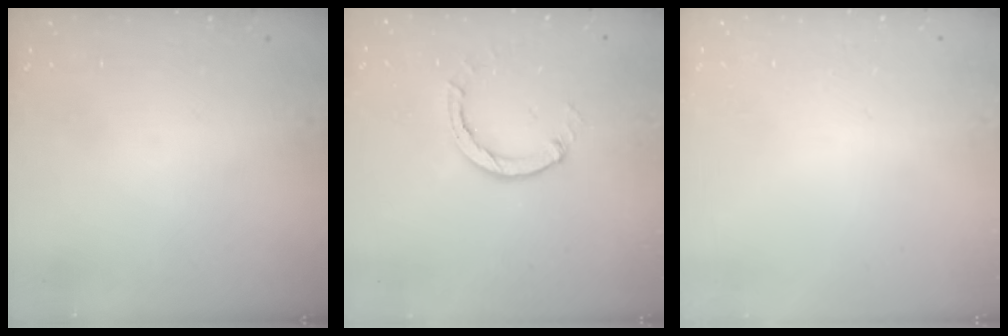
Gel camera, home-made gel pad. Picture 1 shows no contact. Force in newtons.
{"total": 2.7, "press": 2.7, "slide": 0.3}
{"total": 2.6, "press": 2.6, "slide": 0.2}